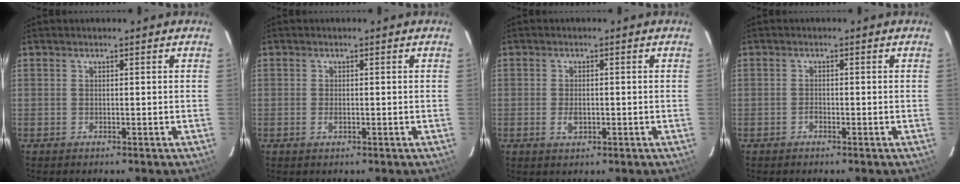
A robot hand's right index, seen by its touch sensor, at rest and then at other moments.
{"total": 1.3, "force": [-0.5, 0.7, 1.0], "torque": [-0.019, -0.002, -0.008]}
{"total": 2.6, "force": [-0.8, 1.5, 2.0], "torque": [-0.036, -0.003, -0.013]}
{"total": 1.0, "force": [-0.7, 0.6, 0.4], "torque": [-0.007, 0.001, -0.014]}